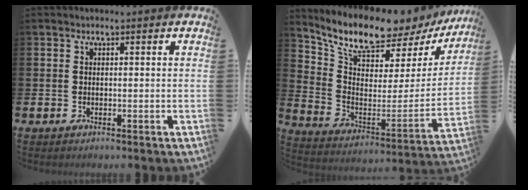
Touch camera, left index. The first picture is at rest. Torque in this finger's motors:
{"motor_torque": [1.69, -0.45, 1.04, 0.21]}